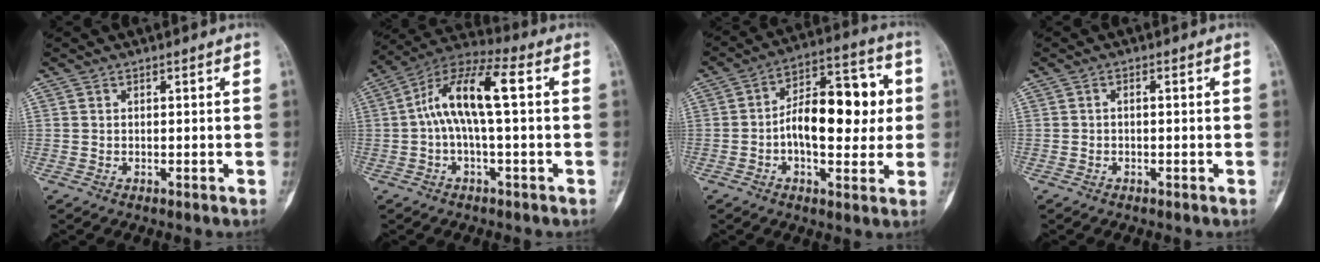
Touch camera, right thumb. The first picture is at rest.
{"total": 12.3, "force": [1.0, 3.8, 11.6], "torque": [-0.233, 0.045, 0.012]}
{"total": 16.3, "force": [0.3, 8.6, 13.9], "torque": [-0.183, 0.030, -0.002]}
{"total": 0.7, "force": [-0.1, 0.3, 0.7], "torque": [-0.015, 0.005, -0.004]}